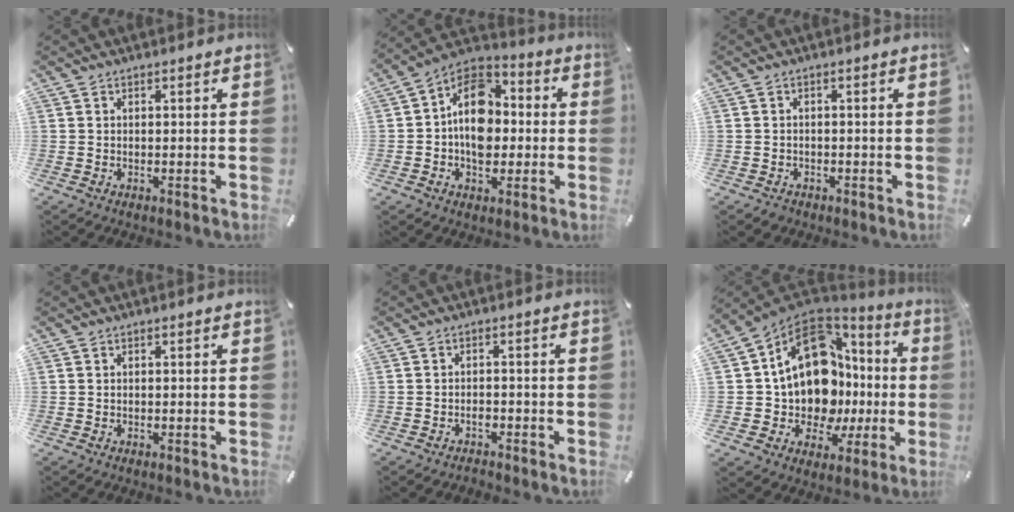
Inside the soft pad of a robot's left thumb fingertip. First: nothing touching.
{"total": 13.4, "force": [-1.2, 10.3, 8.6], "torque": [-0.135, 0.011, -0.023]}
{"total": 1.3, "force": [-0.9, 0.9, 0.3], "torque": [-0.007, 0.005, -0.022]}
{"total": 0.0}
{"total": 1.9, "force": [-1.3, 1.1, 0.9], "torque": [-0.020, 0.004, -0.027]}
{"total": 19.0, "force": [3.4, 14.3, 12.1], "torque": [-0.229, -0.049, 0.073]}